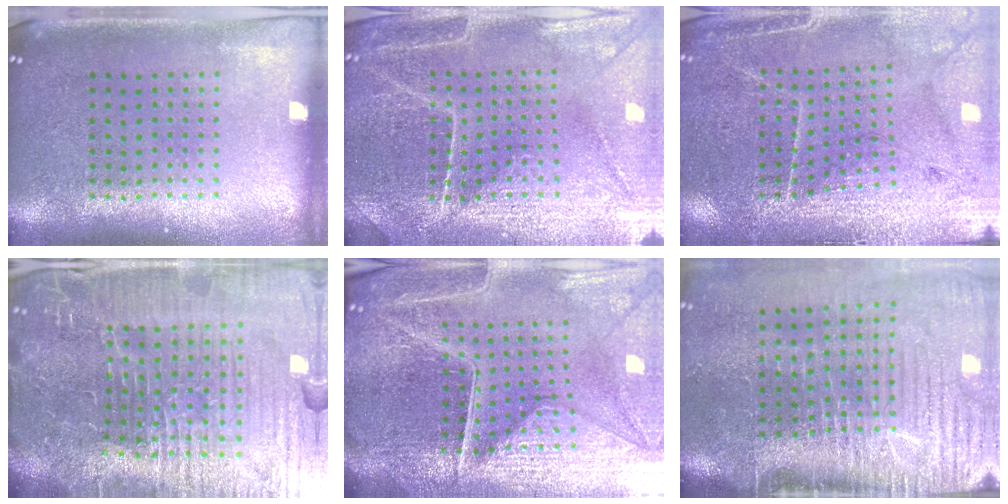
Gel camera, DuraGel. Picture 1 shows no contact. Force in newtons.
{"total": 4.1, "press": 4.0, "slide": 1.1}
{"total": 3.0, "press": 2.9, "slide": 0.4}
{"total": 7.3, "press": 6.6, "slide": 3.3}
{"total": 5.6, "press": 5.2, "slide": 2.0}
{"total": 5.1, "press": 4.2, "slide": 2.9}